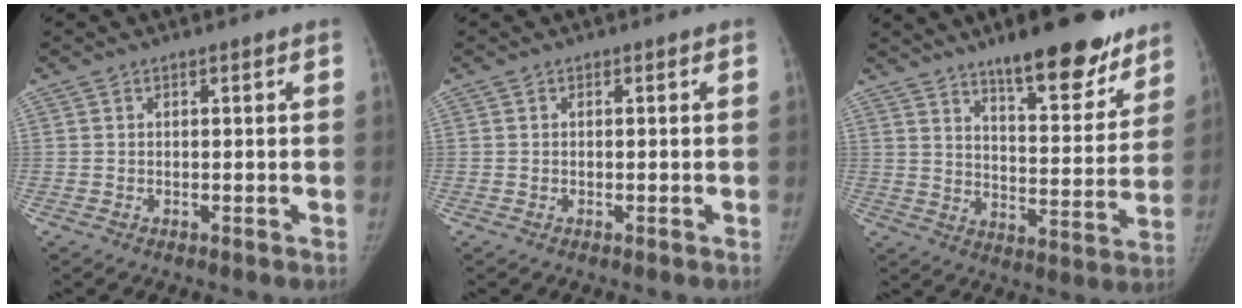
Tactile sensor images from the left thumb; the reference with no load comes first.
{"total": 0.0}
{"total": 17.8, "force": [12.8, 5.3, 11.1], "torque": [-0.108, -0.081, 0.191]}